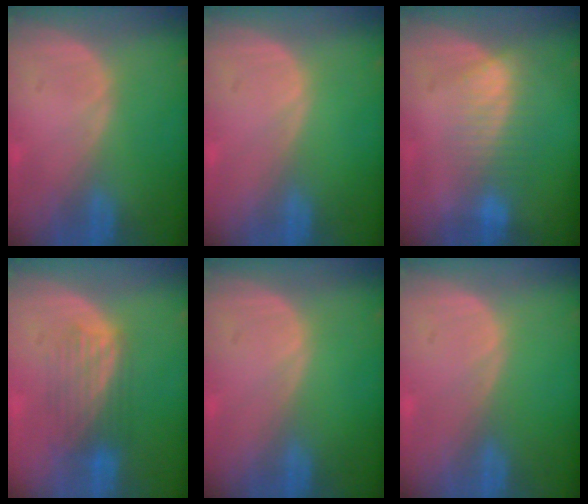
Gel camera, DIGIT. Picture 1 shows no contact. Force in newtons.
{"total": 0.0}
{"total": 7.2, "press": 6.1, "slide": 3.8}
{"total": 5.2, "press": 5.1, "slide": 0.3}
{"total": 0.0}
{"total": 0.0}